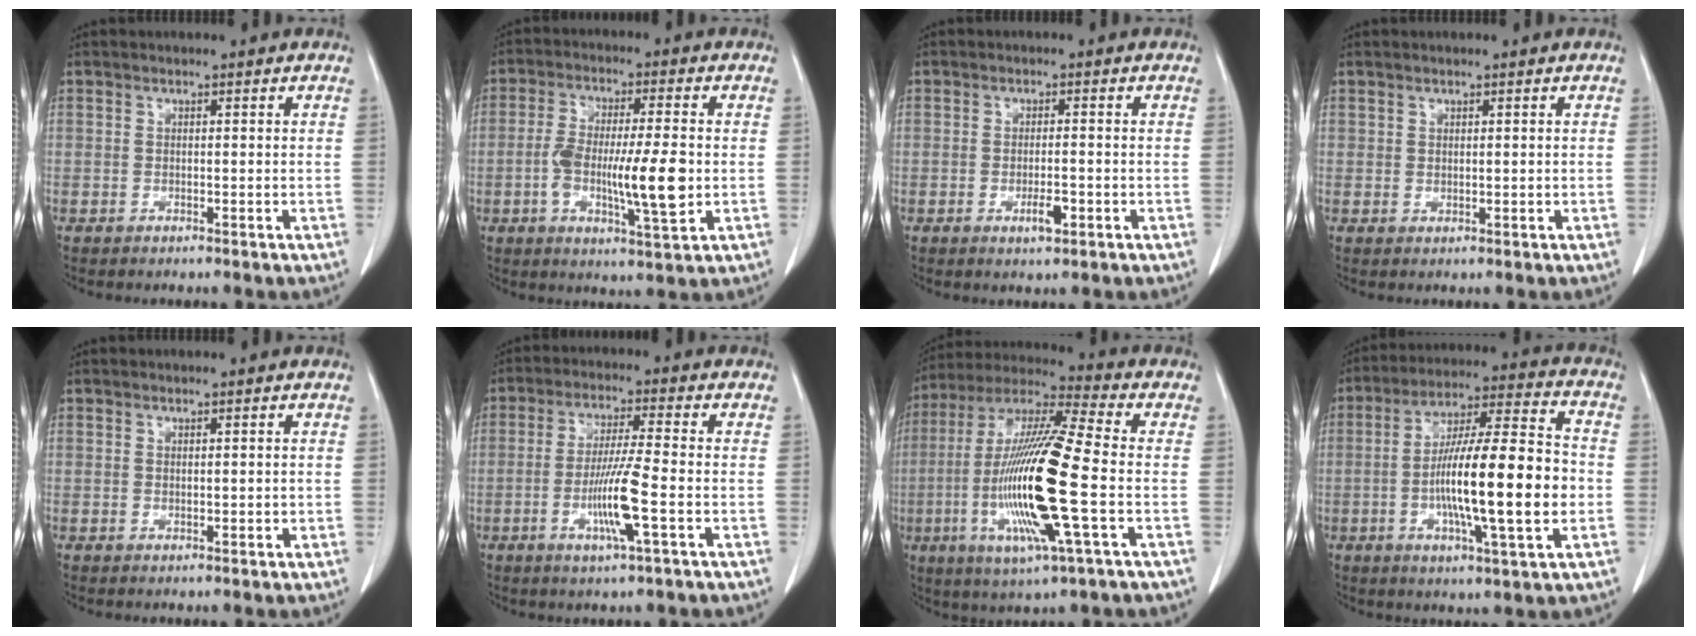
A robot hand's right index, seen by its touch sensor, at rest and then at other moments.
{"total": 11.7, "force": [-1.8, 2.0, 11.4], "torque": [-0.205, -0.002, -0.032]}
{"total": 3.3, "force": [-1.3, 0.8, 2.9], "torque": [-0.051, -0.001, -0.018]}
{"total": 0.6, "force": [0.3, 0.4, 0.3], "torque": [0.000, -0.002, 0.004]}
{"total": 0.9, "force": [0.1, 0.4, 0.8], "torque": [-0.017, -0.003, 0.005]}
{"total": 8.9, "force": [-2.6, -0.2, 8.4], "torque": [-0.163, -0.012, -0.052]}
{"total": 20.4, "force": [-3.9, 1.5, 20.0], "torque": [-0.418, -0.016, -0.076]}
{"total": 18.4, "force": [-2.9, 1.8, 18.1], "torque": [-0.312, 0.003, -0.049]}